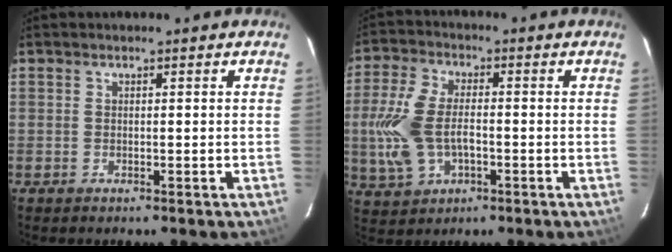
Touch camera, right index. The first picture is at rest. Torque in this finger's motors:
{"motor_torque": [0.36, -0.13, 0.41, 0.10]}